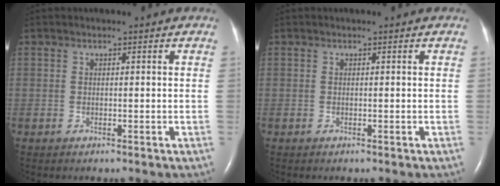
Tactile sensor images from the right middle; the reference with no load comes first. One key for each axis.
{"total": 0.0}